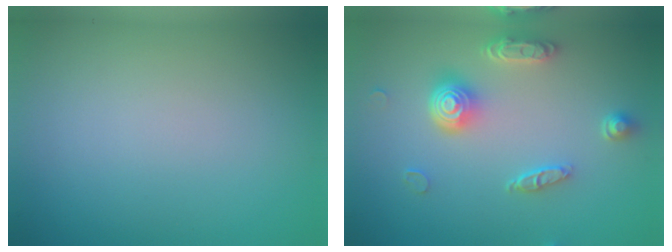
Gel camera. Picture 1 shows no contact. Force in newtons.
{"total": 4.3, "press": 3.4, "slide": 2.6}